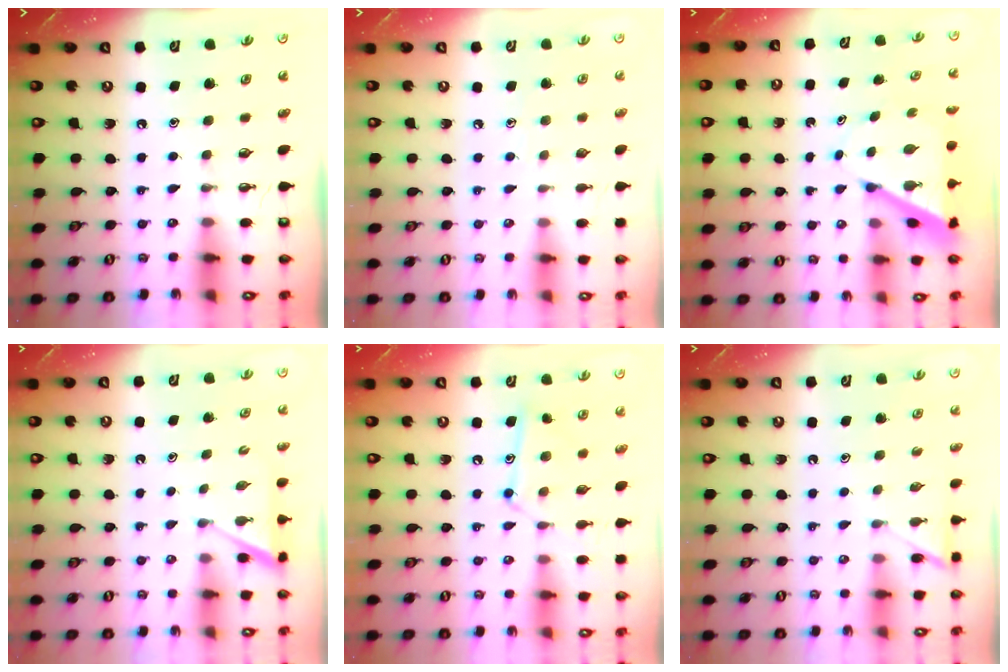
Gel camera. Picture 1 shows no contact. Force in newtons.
{"total": 3.5, "press": 3.5, "slide": 0.4}
{"total": 6.6, "press": 6.6, "slide": 0.4}
{"total": 4.1, "press": 4.1, "slide": 0.2}
{"total": 12.6, "press": 12.6, "slide": 0.7}
{"total": 5.2, "press": 5.1, "slide": 0.6}